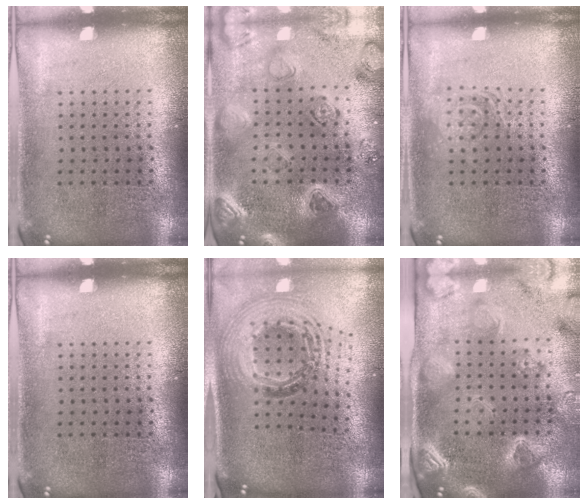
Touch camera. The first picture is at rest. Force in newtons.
{"total": 2.3, "press": 2.2, "slide": 0.2}
{"total": 1.8, "press": 1.8, "slide": 0.3}
{"total": 0.0}
{"total": 1.8, "press": 1.5, "slide": 1.0}
{"total": 3.6, "press": 3.1, "slide": 1.8}